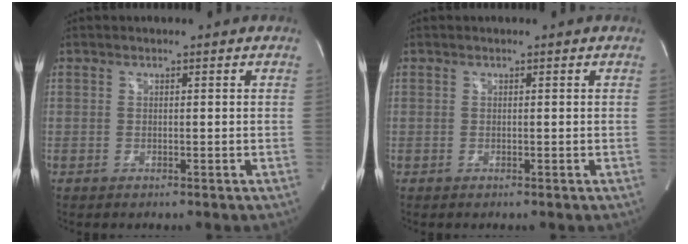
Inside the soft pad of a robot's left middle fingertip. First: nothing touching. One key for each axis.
{"total": 0.0}